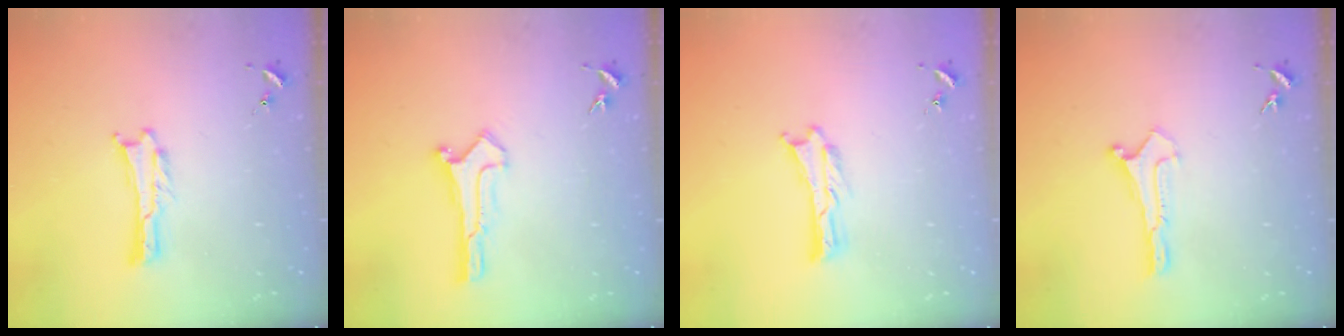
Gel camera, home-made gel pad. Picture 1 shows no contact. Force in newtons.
{"total": 0.0}
{"total": 0.0}
{"total": 0.0}